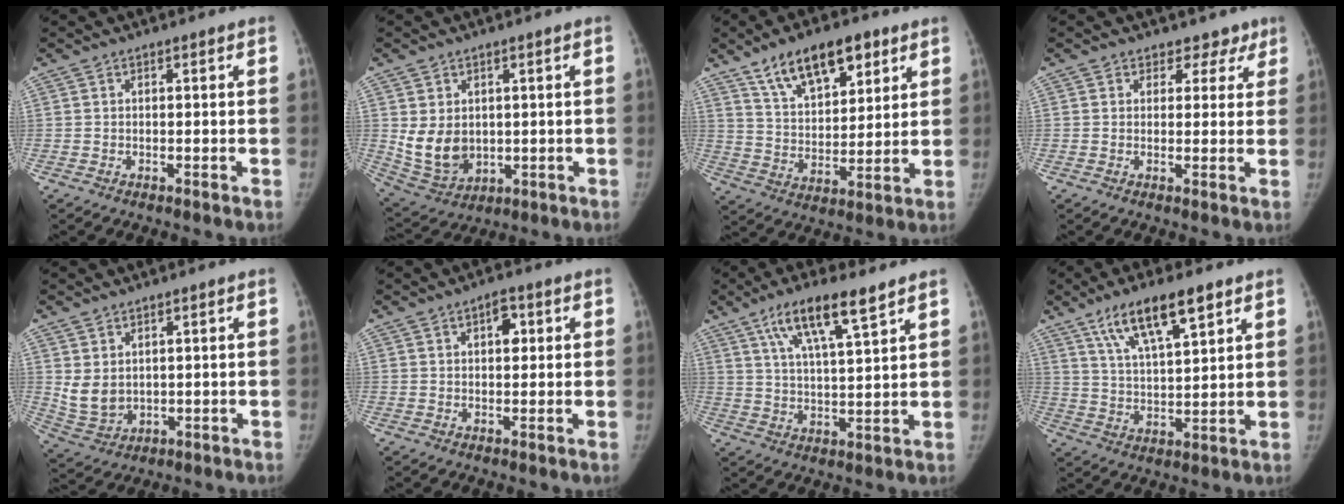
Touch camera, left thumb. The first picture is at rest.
{"total": 9.1, "force": [0.7, 7.0, 5.7], "torque": [-0.078, -0.017, 0.040]}
{"total": 14.9, "force": [8.9, 7.2, 9.5], "torque": [-0.116, -0.037, 0.156]}
{"total": 4.6, "force": [3.1, 3.4, -0.2], "torque": [0.043, -0.015, 0.025]}
{"total": 6.1, "force": [1.7, 4.6, 3.6], "torque": [-0.053, -0.018, 0.053]}
{"total": 3.9, "force": [1.4, 2.2, 2.9], "torque": [-0.027, -0.001, 0.017]}
{"total": 11.6, "force": [6.9, 2.3, 9.0], "torque": [-0.154, -0.022, 0.127]}
{"total": 13.0, "force": [7.7, 3.9, 9.7], "torque": [-0.152, -0.025, 0.141]}